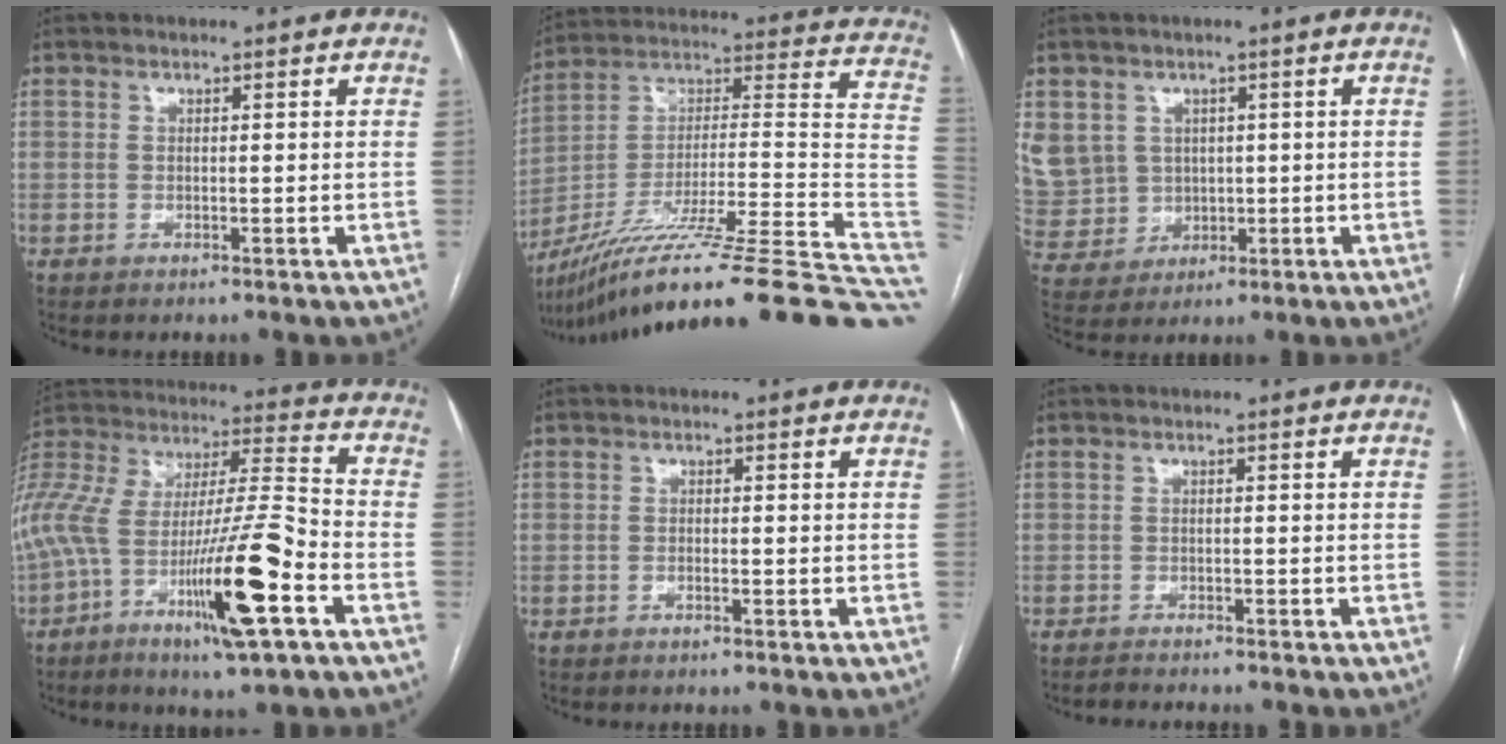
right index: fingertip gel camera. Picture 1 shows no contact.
{"total": 37.2, "force": [-28.0, 1.1, 24.5], "torque": [-0.269, -0.023, -0.424]}
{"total": 14.3, "force": [2.3, 13.5, 4.2], "torque": [-0.156, 0.047, 0.074]}
{"total": 28.4, "force": [-11.8, 5.6, 25.1], "torque": [-0.527, -0.026, -0.217]}
{"total": 0.9, "force": [-0.5, 0.2, 0.7], "torque": [-0.014, 0.004, -0.009]}
{"total": 4.4, "force": [-4.1, 0.6, 1.4], "torque": [-0.019, -0.009, -0.061]}